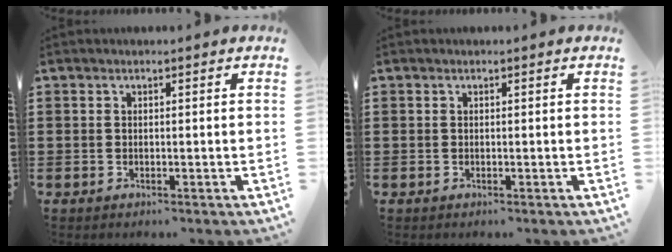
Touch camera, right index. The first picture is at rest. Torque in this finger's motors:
{"motor_torque": [0.00, 0.00, 0.00, -0.01]}